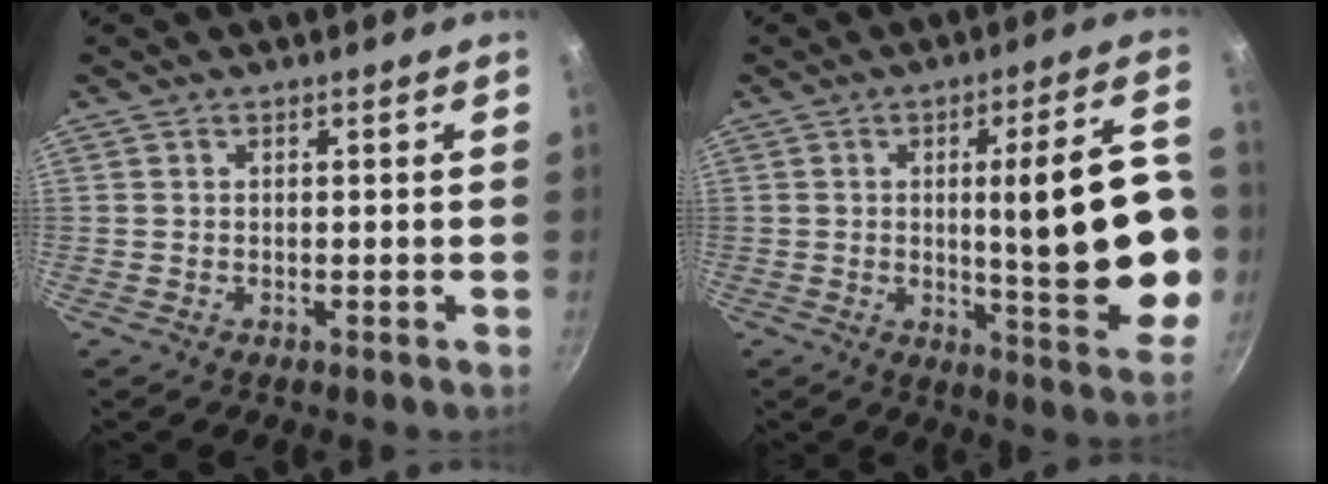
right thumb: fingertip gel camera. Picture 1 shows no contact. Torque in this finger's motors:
{"motor_torque": [2.06, 2.17, 1.67, -0.12, 0.14]}